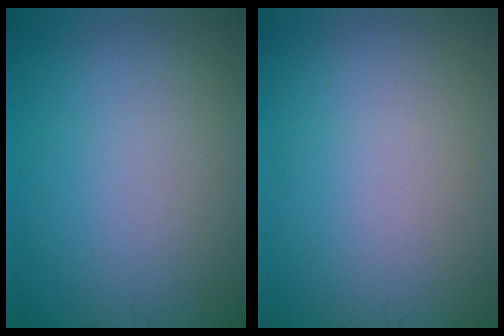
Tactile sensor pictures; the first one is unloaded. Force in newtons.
{"total": 0.0}